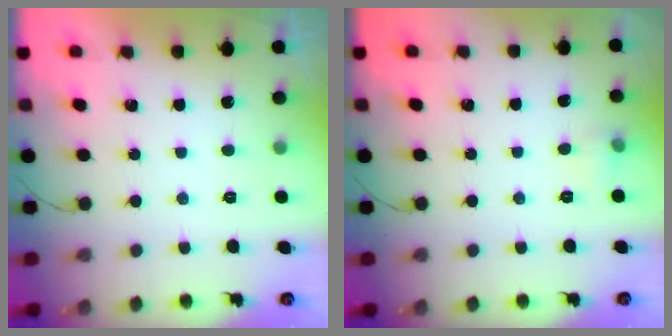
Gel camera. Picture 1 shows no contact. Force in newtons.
{"total": 4.2, "press": 3.9, "slide": 1.6}